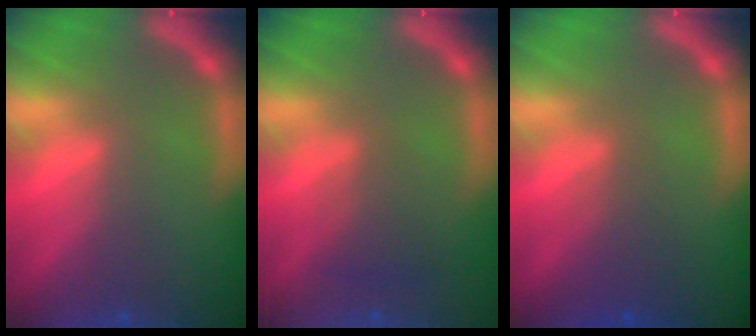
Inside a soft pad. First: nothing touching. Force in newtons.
{"total": 2.0}
{"total": 2.5}